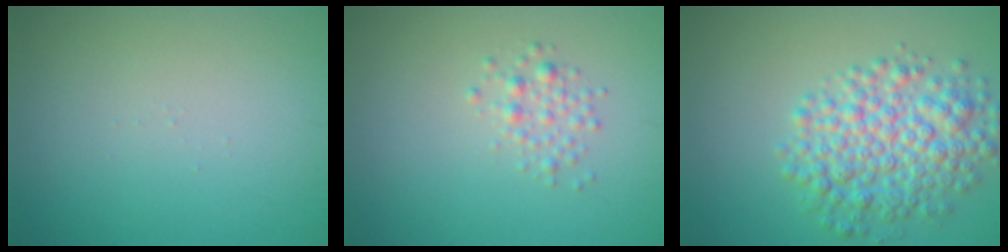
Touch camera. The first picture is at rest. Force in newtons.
{"total": 1.5, "press": 1.5, "slide": 0.0}
{"total": 6.2, "press": 6.2, "slide": 0.1}